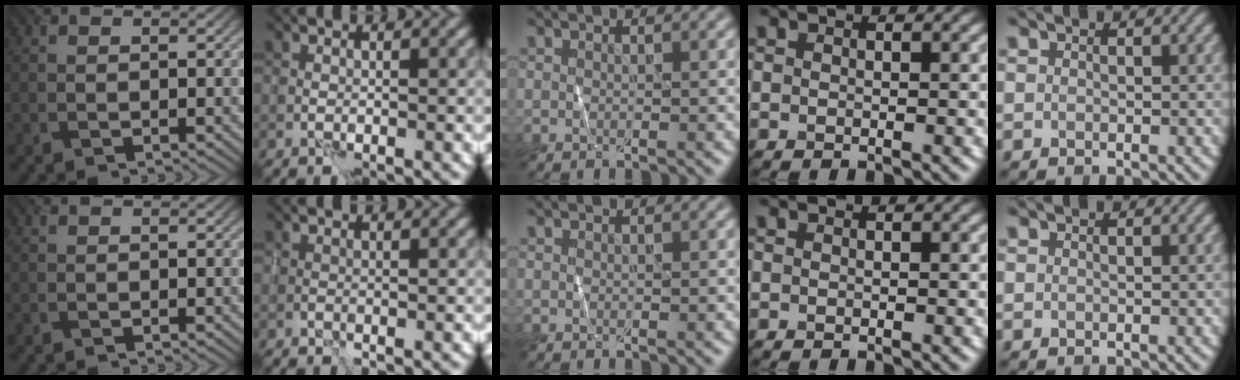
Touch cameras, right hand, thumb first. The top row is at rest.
{}